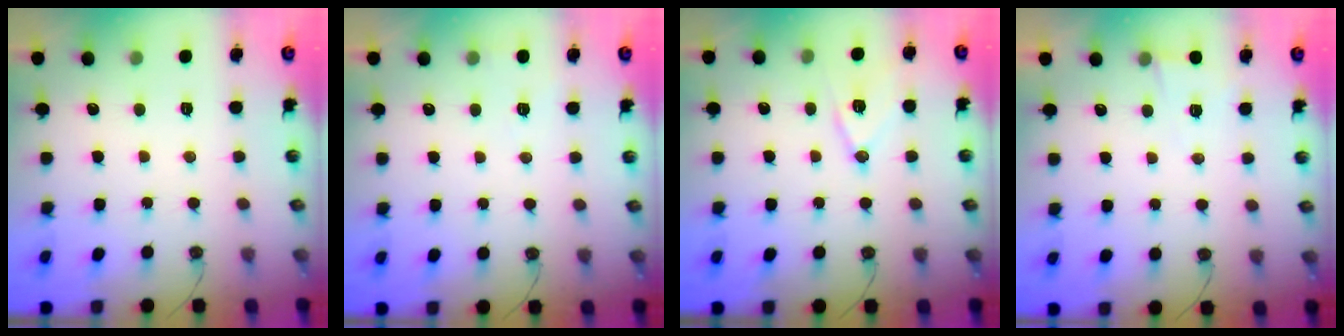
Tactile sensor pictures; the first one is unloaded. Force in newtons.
{"total": 2.7, "press": 2.6, "slide": 0.8}
{"total": 10.9, "press": 10.6, "slide": 2.6}
{"total": 3.5, "press": 2.9, "slide": 2.1}